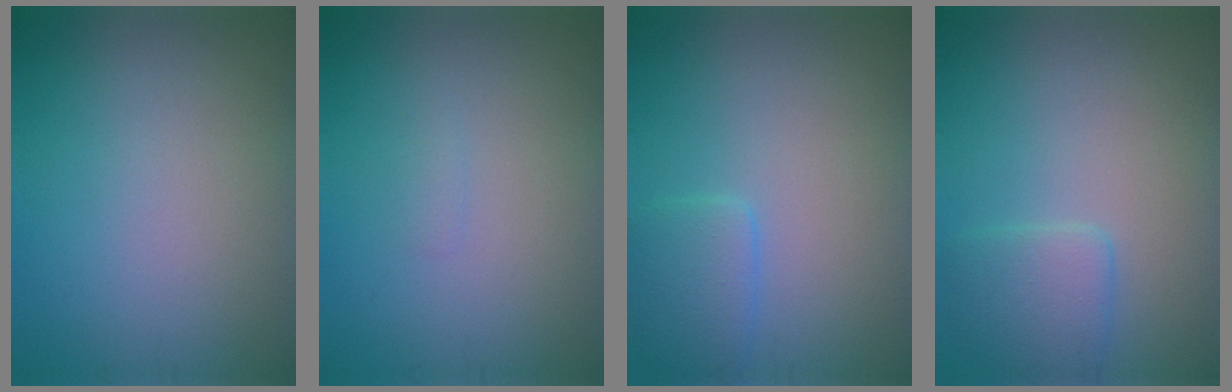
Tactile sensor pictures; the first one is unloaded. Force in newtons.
{"total": 0.5, "press": 0.5, "slide": 0.1}
{"total": 2.6, "press": 2.5, "slide": 0.2}
{"total": 2.7, "press": 2.7, "slide": 0.2}